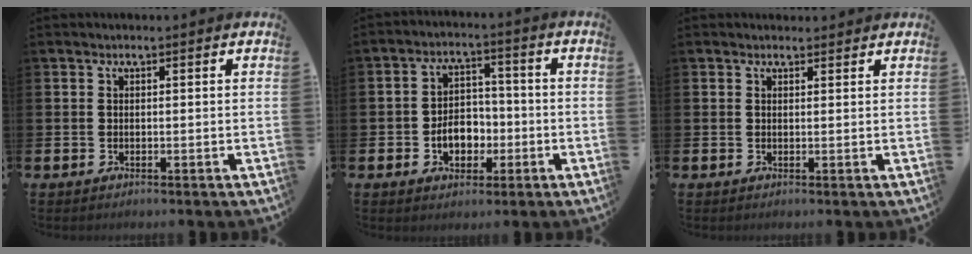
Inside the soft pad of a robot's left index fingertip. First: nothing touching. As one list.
[{"total": 5.4, "force": [-1.7, 4.0, 3.2], "torque": [-0.040, 0.003, -0.039]}, {"total": 1.0, "force": [0.8, 0.5, 0.1], "torque": [0.018, -0.002, 0.011]}]